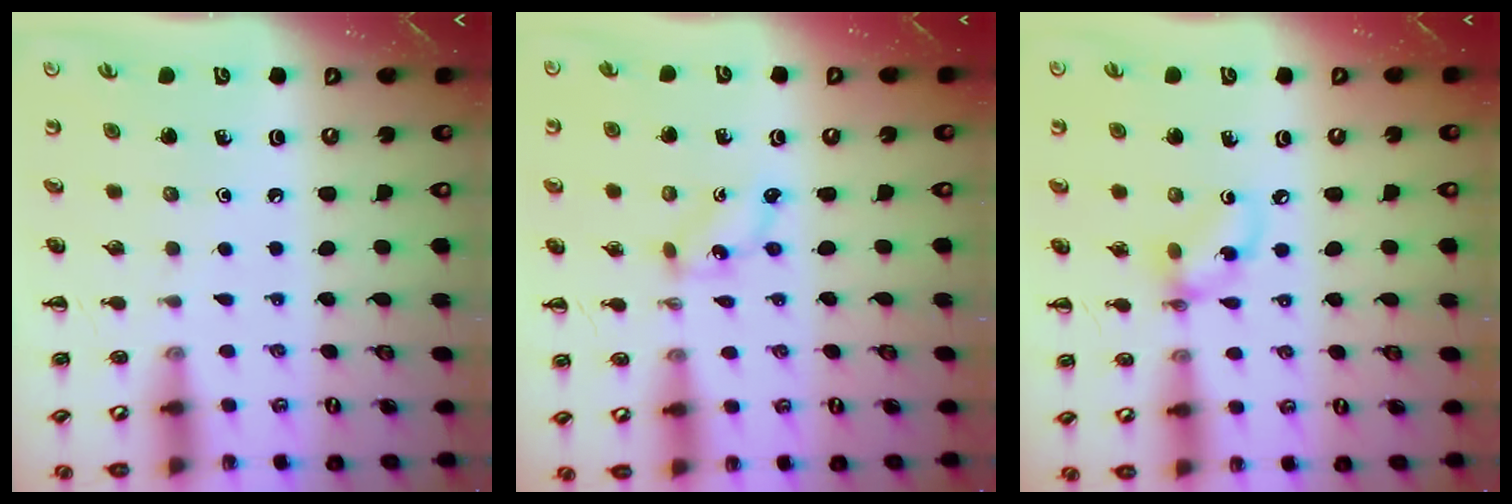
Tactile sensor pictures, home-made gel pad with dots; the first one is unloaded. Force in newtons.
{"total": 1.1, "press": 1.1, "slide": 0.1}
{"total": 6.2, "press": 6.1, "slide": 0.8}